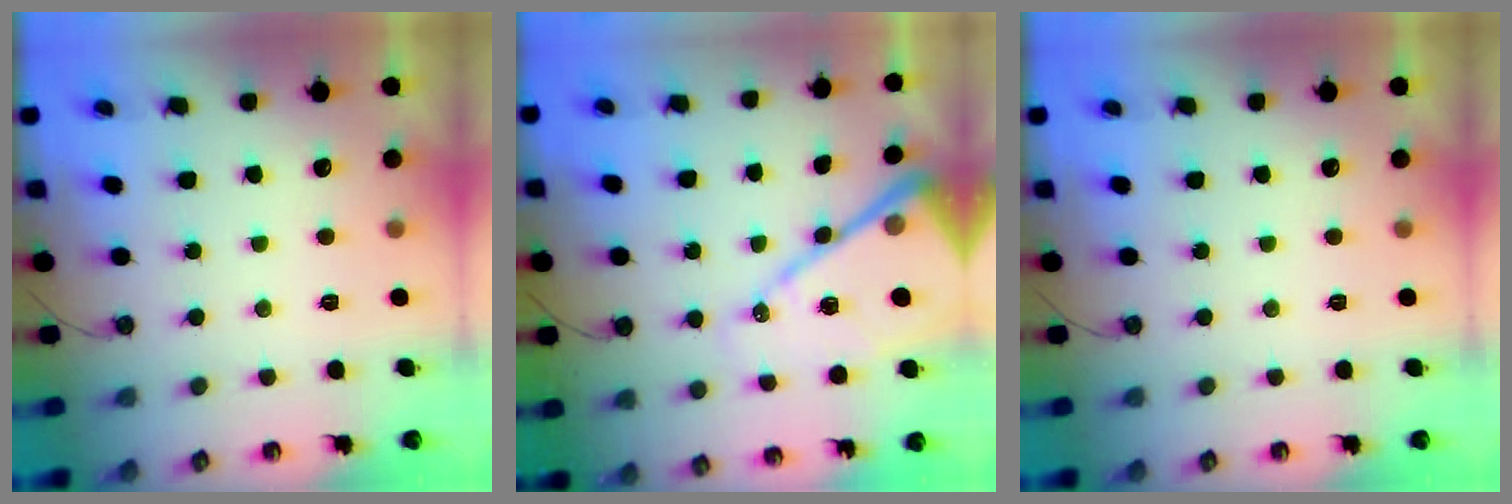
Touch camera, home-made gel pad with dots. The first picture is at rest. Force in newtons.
{"total": 17.9, "press": 17.8, "slide": 1.8}
{"total": 0.0}